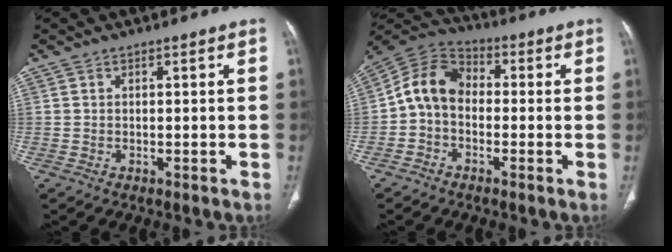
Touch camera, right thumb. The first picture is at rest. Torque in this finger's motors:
{"motor_torque": [0.88, 2.04, 0.99, -0.89, 0.08]}